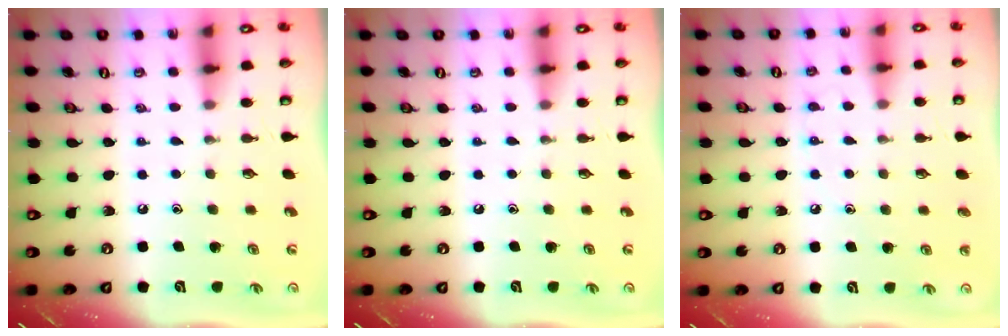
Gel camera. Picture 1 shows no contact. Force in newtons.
{"total": 0.0}
{"total": 5.0, "press": 4.9, "slide": 1.0}